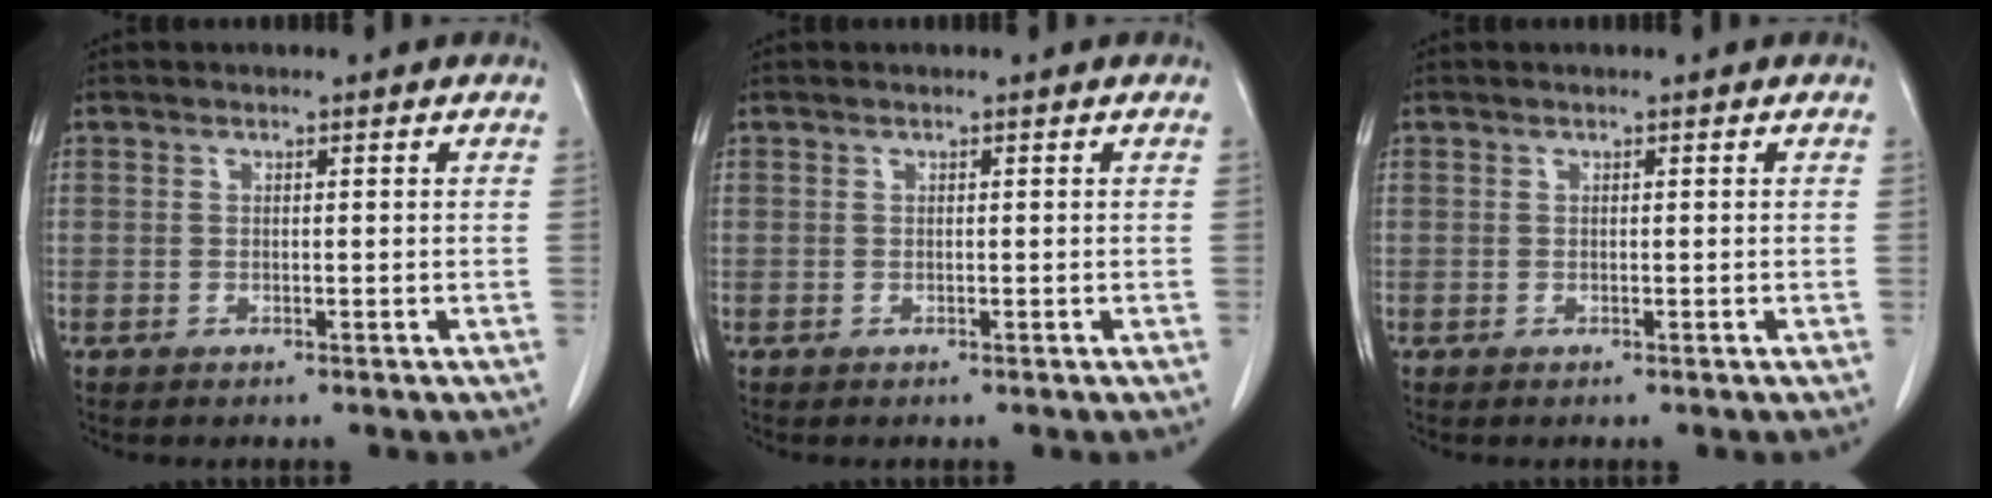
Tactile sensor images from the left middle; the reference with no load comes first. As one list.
[{"total": 0.0}, {"total": 0.0}]